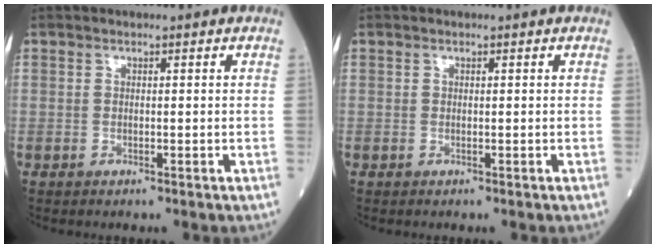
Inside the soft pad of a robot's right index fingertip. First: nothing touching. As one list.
[{"total": 0.0}]